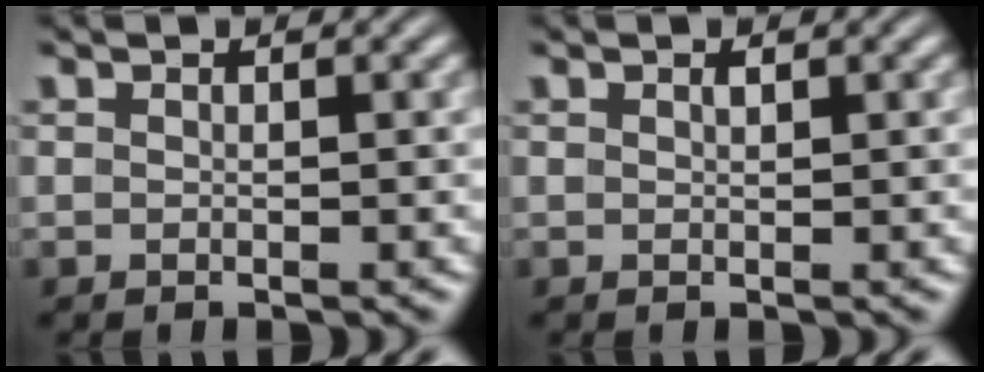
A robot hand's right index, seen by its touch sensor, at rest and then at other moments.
{"total": 0.0}